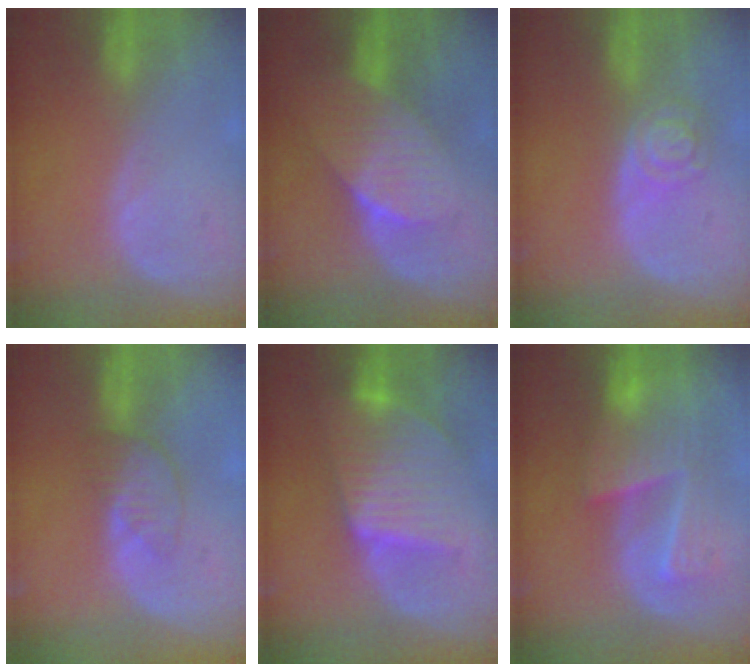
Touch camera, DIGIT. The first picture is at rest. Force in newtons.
{"total": 7.4, "press": 6.6, "slide": 3.3}
{"total": 5.2, "press": 4.6, "slide": 2.4}
{"total": 4.0, "press": 3.5, "slide": 1.8}
{"total": 9.8, "press": 9.7, "slide": 0.7}
{"total": 9.5, "press": 8.4, "slide": 4.5}